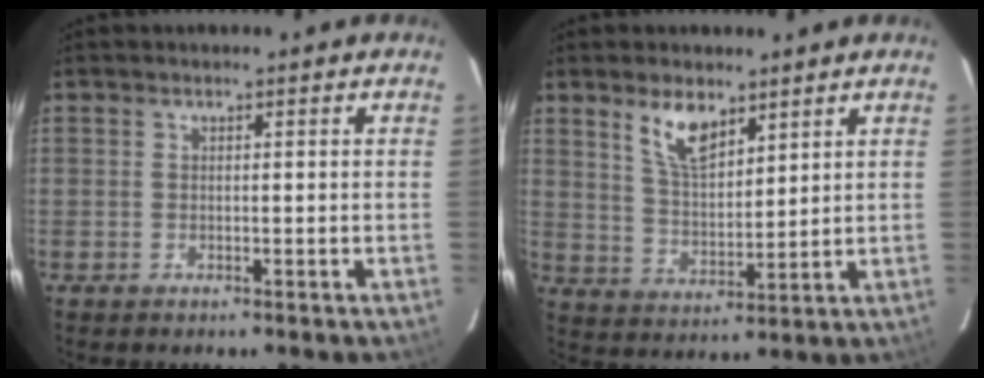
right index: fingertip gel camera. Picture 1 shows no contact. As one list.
[{"total": 7.9, "force": [5.1, 3.3, 5.0], "torque": [-0.091, 0.004, 0.104]}]